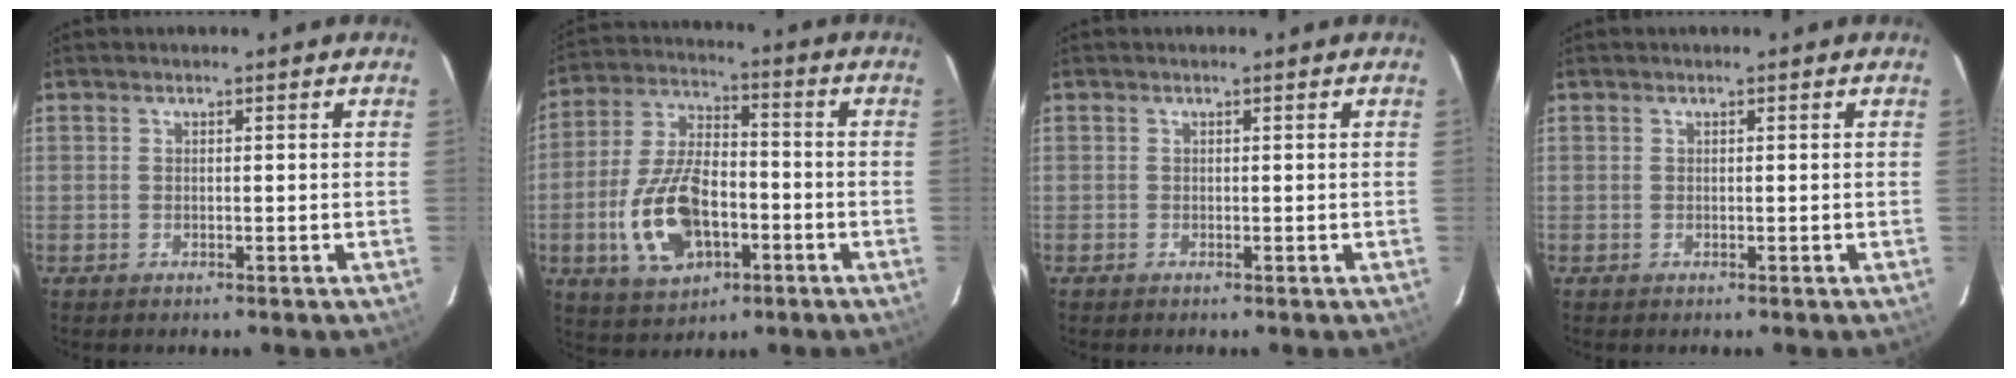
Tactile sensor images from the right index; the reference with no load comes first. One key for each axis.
{"total": 15.6, "fx": -4.9, "fy": 8.5, "fz": 12.1, "tx": -0.256, "ty": 0.006, "tz": -0.079}
{"total": 0.0}
{"total": 0.0}